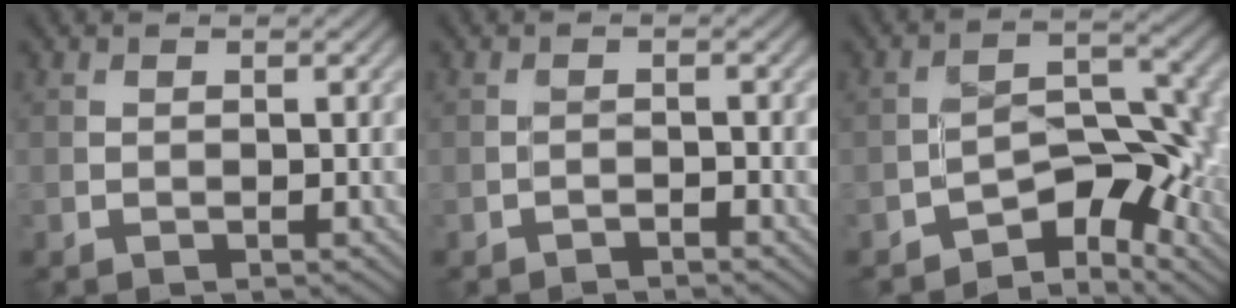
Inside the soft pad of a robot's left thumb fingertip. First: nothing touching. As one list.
[{"total": 0.9, "force": [-0.8, 0.1, 0.3], "torque": [-0.004, 0.003, -0.017]}, {"total": 8.3, "force": [-4.7, 4.0, 5.5], "torque": [-0.062, 0.004, -0.088]}]